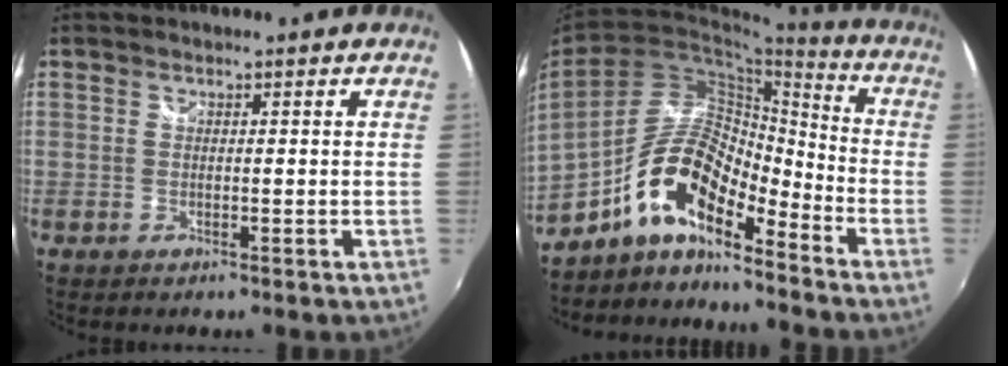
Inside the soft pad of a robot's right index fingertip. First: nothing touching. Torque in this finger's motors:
{"motor_torque": [1.09, -1.04, 0.89, 0.19]}